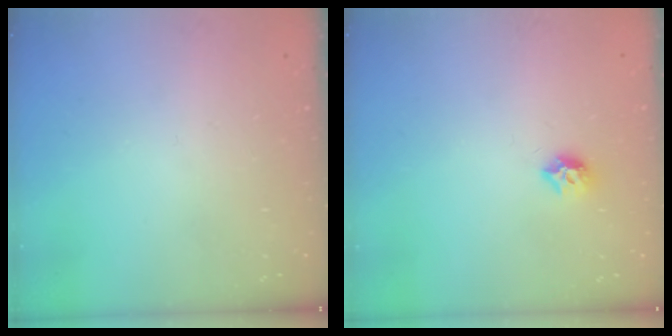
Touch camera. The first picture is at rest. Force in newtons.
{"total": 7.5, "press": 7.4, "slide": 0.6}